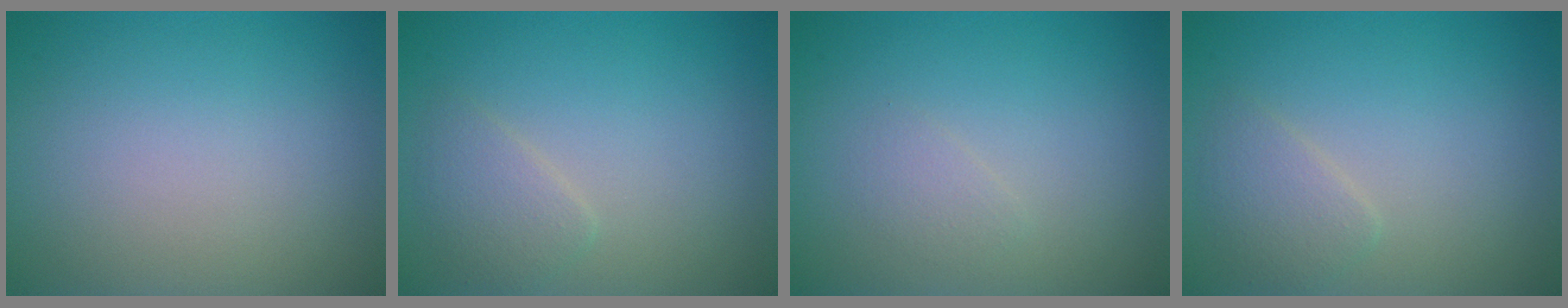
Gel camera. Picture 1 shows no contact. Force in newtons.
{"total": 1.8, "press": 1.8, "slide": 0.1}
{"total": 0.9, "press": 0.9, "slide": 0.0}
{"total": 1.8, "press": 1.8, "slide": 0.1}